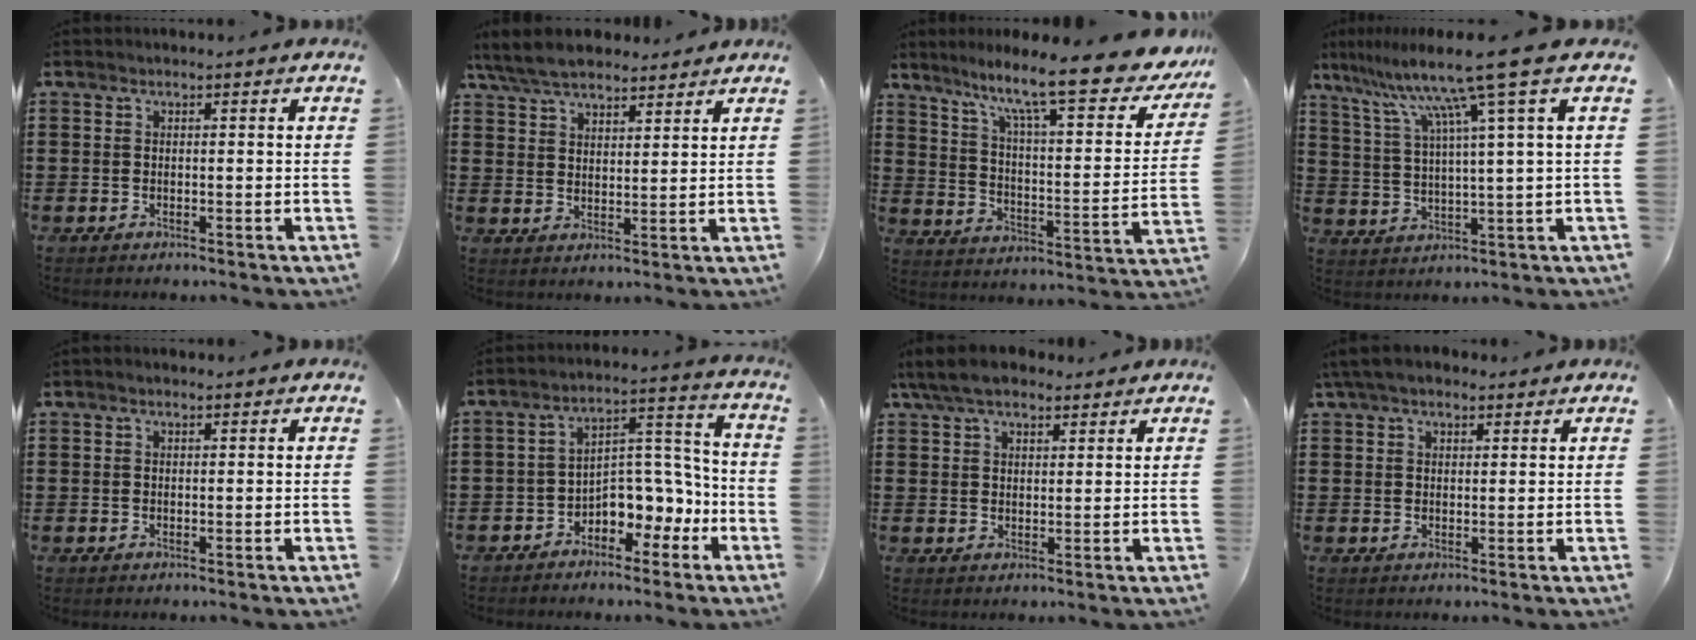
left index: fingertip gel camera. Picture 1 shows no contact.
{"total": 6.5, "force": [5.7, 2.2, 2.2], "torque": [-0.063, -0.005, 0.107]}
{"total": 12.0, "force": [9.5, 0.7, 7.3], "torque": [-0.142, -0.071, 0.147]}
{"total": 11.3, "force": [6.7, -1.4, 9.0], "torque": [-0.196, -0.028, 0.101]}
{"total": 0.8, "force": [0.6, 0.2, 0.5], "torque": [-0.011, 0.003, 0.011]}
{"total": 5.7, "force": [-3.3, 3.7, 2.8], "torque": [-0.058, 0.000, -0.065]}
{"total": 6.1, "force": [4.9, 2.5, 2.7], "torque": [-0.069, 0.000, 0.091]}
{"total": 4.4, "force": [3.4, 1.6, 2.4], "torque": [-0.055, 0.005, 0.063]}